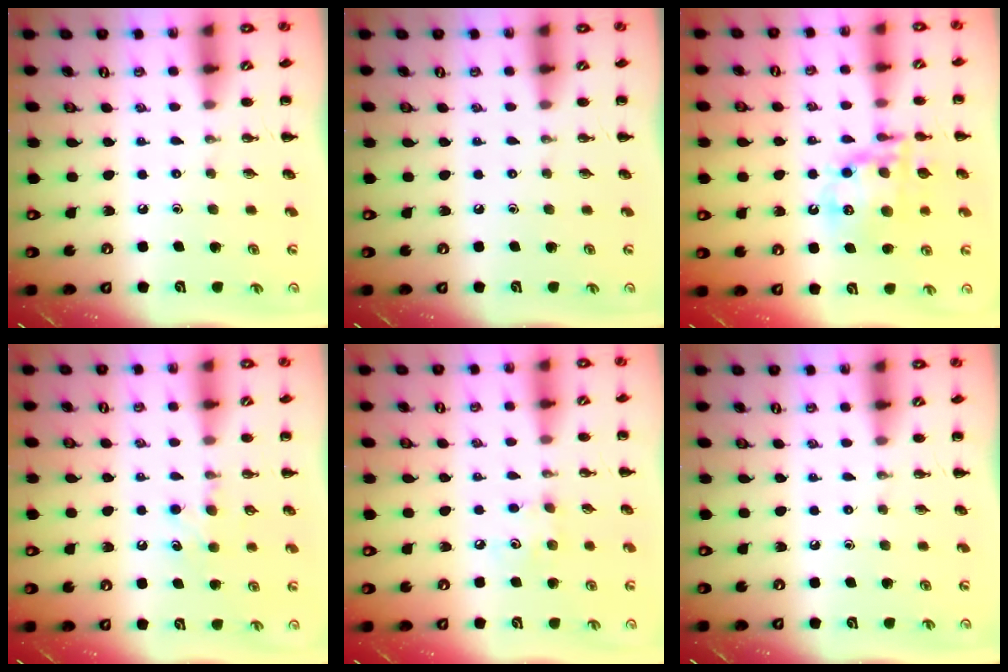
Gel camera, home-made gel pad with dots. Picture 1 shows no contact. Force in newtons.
{"total": 0.0}
{"total": 14.3, "press": 13.9, "slide": 3.1}
{"total": 6.0, "press": 5.8, "slide": 1.7}
{"total": 4.9, "press": 4.8, "slide": 1.2}
{"total": 0.0}